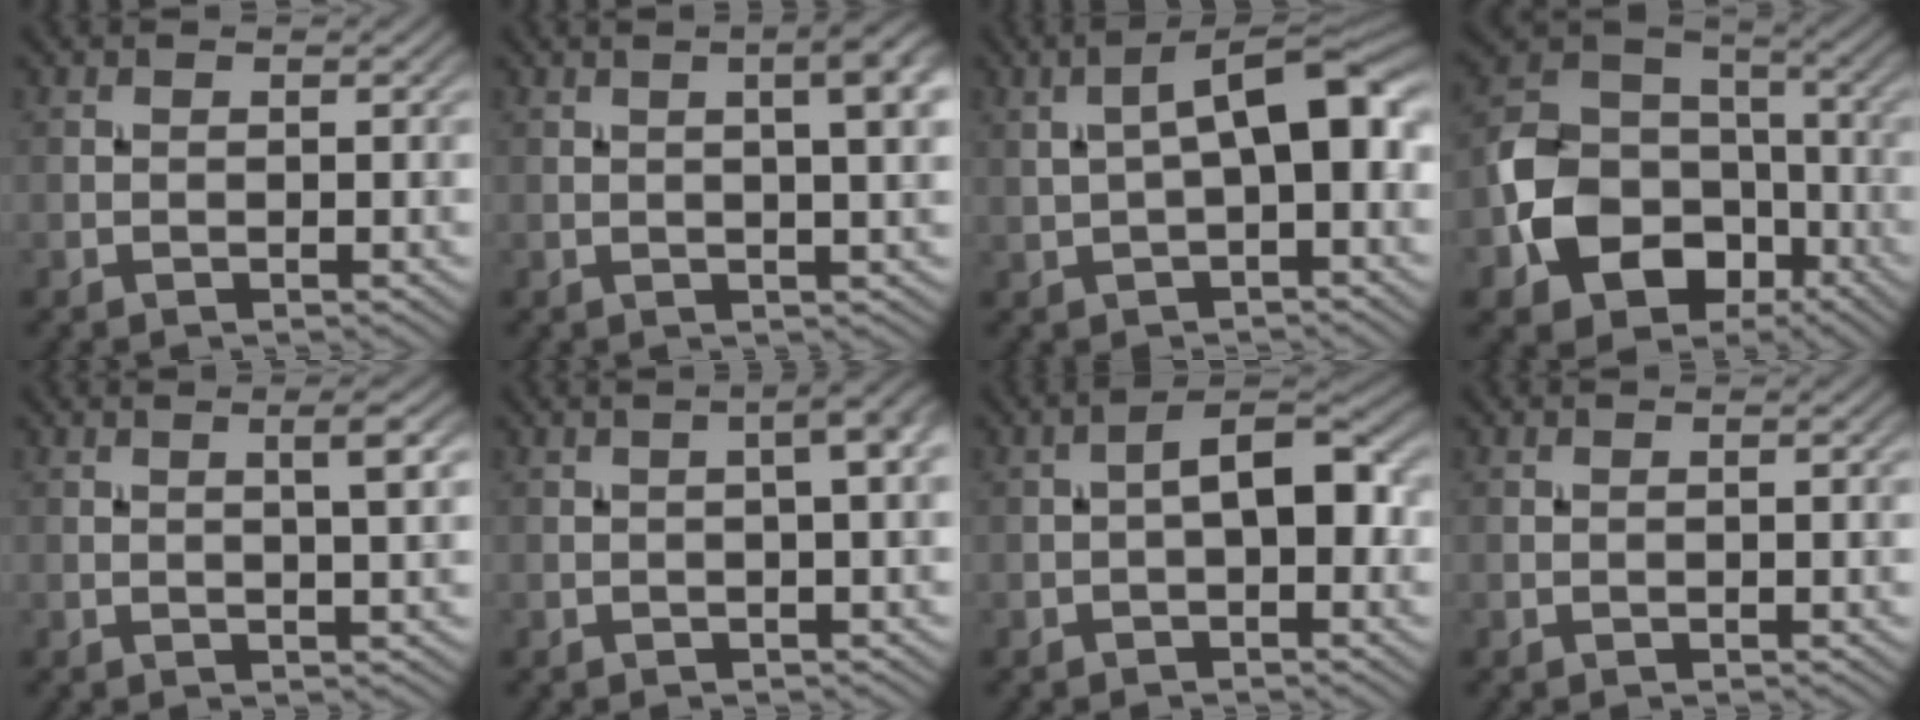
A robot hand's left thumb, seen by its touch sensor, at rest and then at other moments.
{"total": 5.8, "force": [1.8, 1.3, 5.3], "torque": [-0.065, 0.014, 0.021]}
{"total": 7.8, "force": [0.7, 3.0, 7.1], "torque": [-0.124, 0.015, 0.014]}
{"total": 12.8, "force": [-5.0, 9.5, 7.0], "torque": [-0.158, -0.024, -0.099]}
{"total": 2.9, "force": [1.0, 0.0, 2.7], "torque": [-0.044, 0.006, 0.018]}
{"total": 3.3, "force": [0.5, 0.5, 3.3], "torque": [-0.046, 0.015, 0.006]}
{"total": 5.2, "force": [-0.4, 2.2, 4.8], "torque": [-0.066, 0.015, -0.014]}
{"total": 0.5, "force": [0.2, -0.2, 0.5], "torque": [-0.009, 0.003, 0.003]}